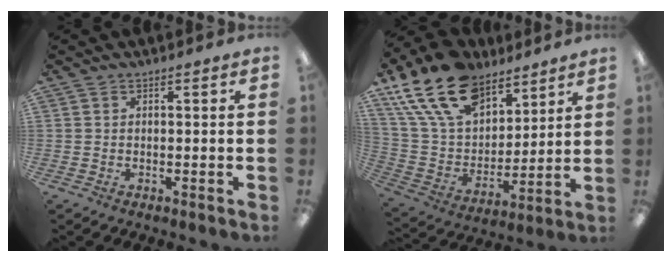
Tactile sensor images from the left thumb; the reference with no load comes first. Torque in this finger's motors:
{"motor_torque": [2.30, 2.70, 1.32, -1.45, 0.21]}